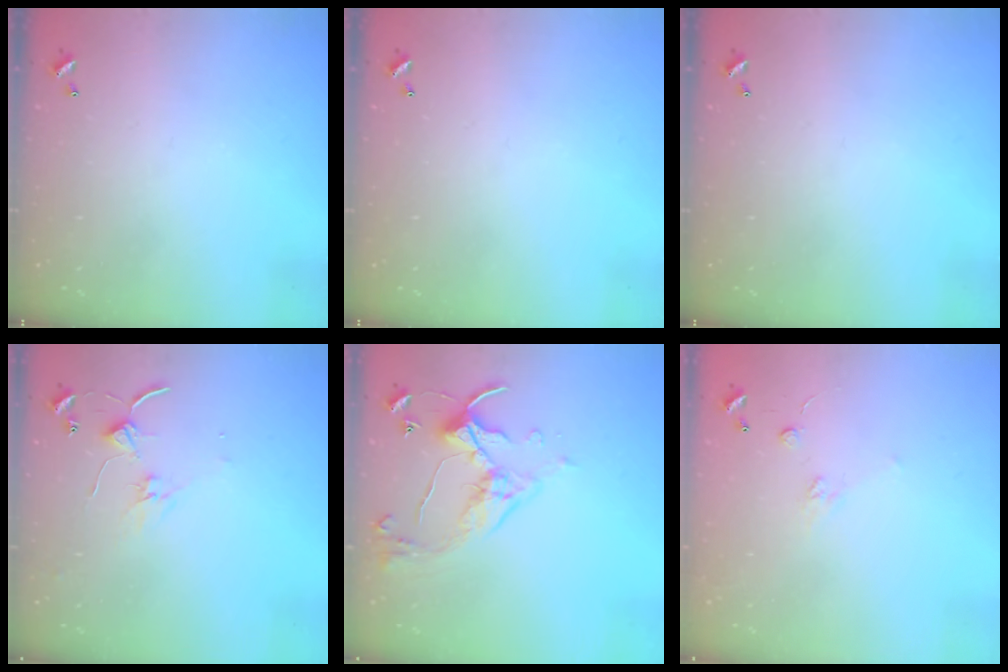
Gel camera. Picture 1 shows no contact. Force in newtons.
{"total": 0.0}
{"total": 0.0}
{"total": 1.4, "press": 1.3, "slide": 0.2}
{"total": 6.7, "press": 6.6, "slide": 1.1}
{"total": 2.5, "press": 2.3, "slide": 1.0}